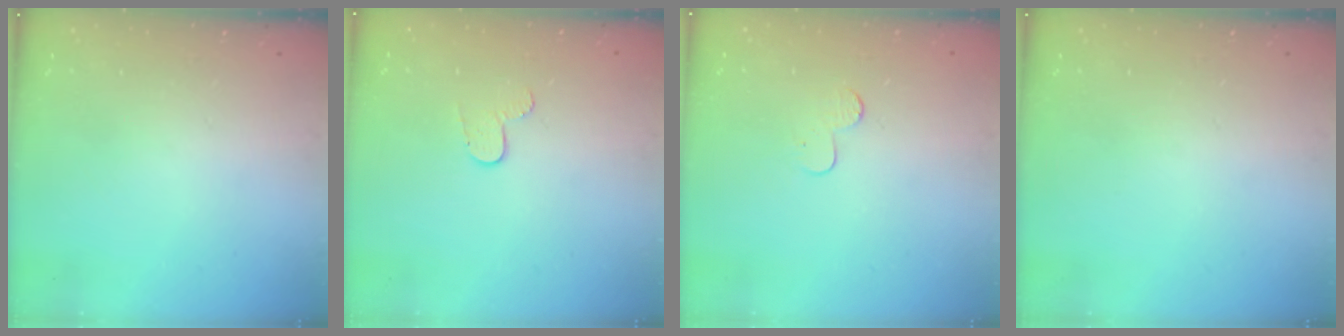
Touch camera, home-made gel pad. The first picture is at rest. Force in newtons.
{"total": 5.1, "press": 5.1, "slide": 0.5}
{"total": 4.4, "press": 4.4, "slide": 0.4}
{"total": 0.0}